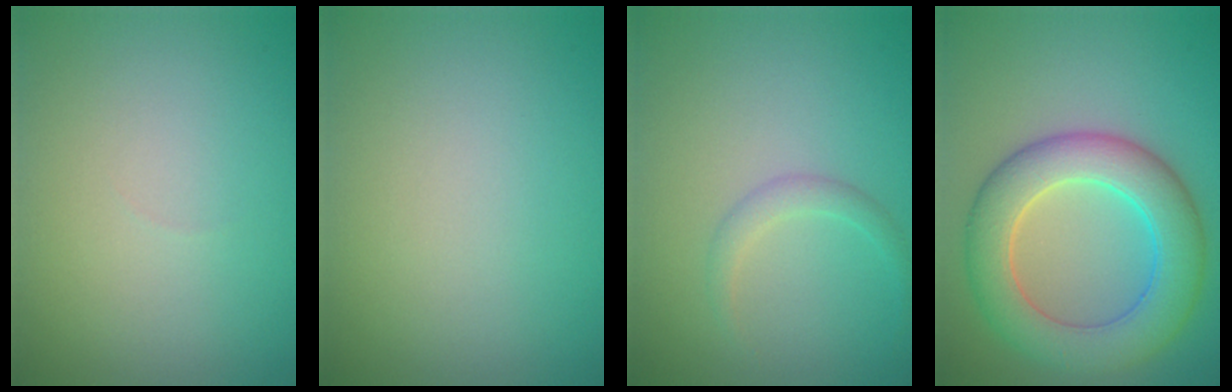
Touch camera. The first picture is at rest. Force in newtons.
{"total": 0.0}
{"total": 1.4, "press": 1.3, "slide": 0.1}
{"total": 7.6, "press": 7.6, "slide": 0.1}